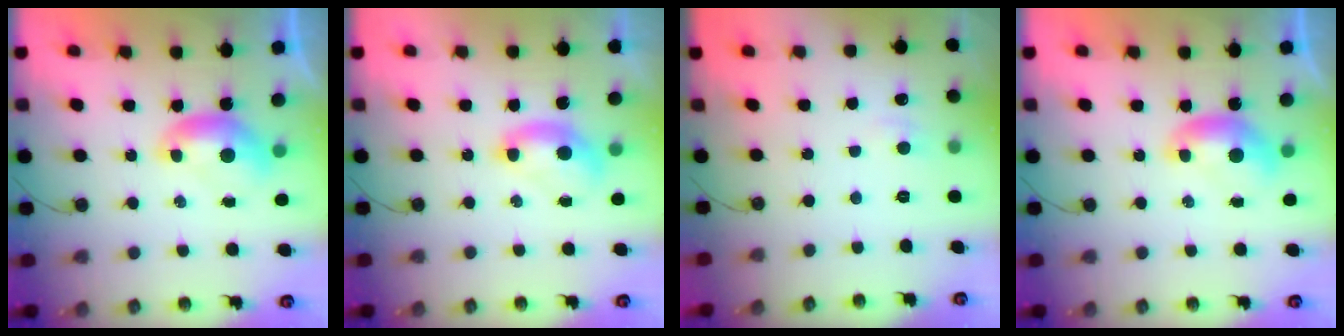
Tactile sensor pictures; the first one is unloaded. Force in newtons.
{"total": 2.5, "press": 2.3, "slide": 0.9}
{"total": 1.0, "press": 0.8, "slide": 0.7}
{"total": 0.0}